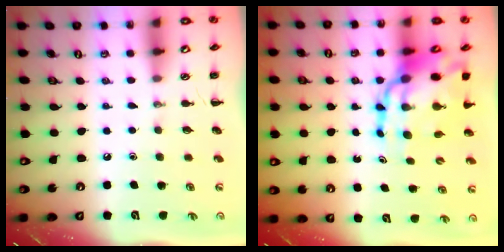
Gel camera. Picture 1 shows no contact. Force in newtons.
{"total": 17.4, "press": 16.8, "slide": 4.4}